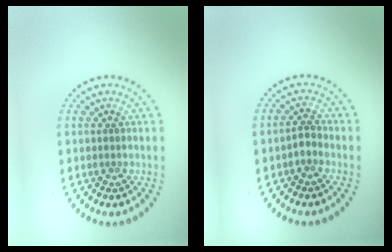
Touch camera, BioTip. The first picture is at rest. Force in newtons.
{"total": 0.9, "press": 0.8, "slide": 0.5}